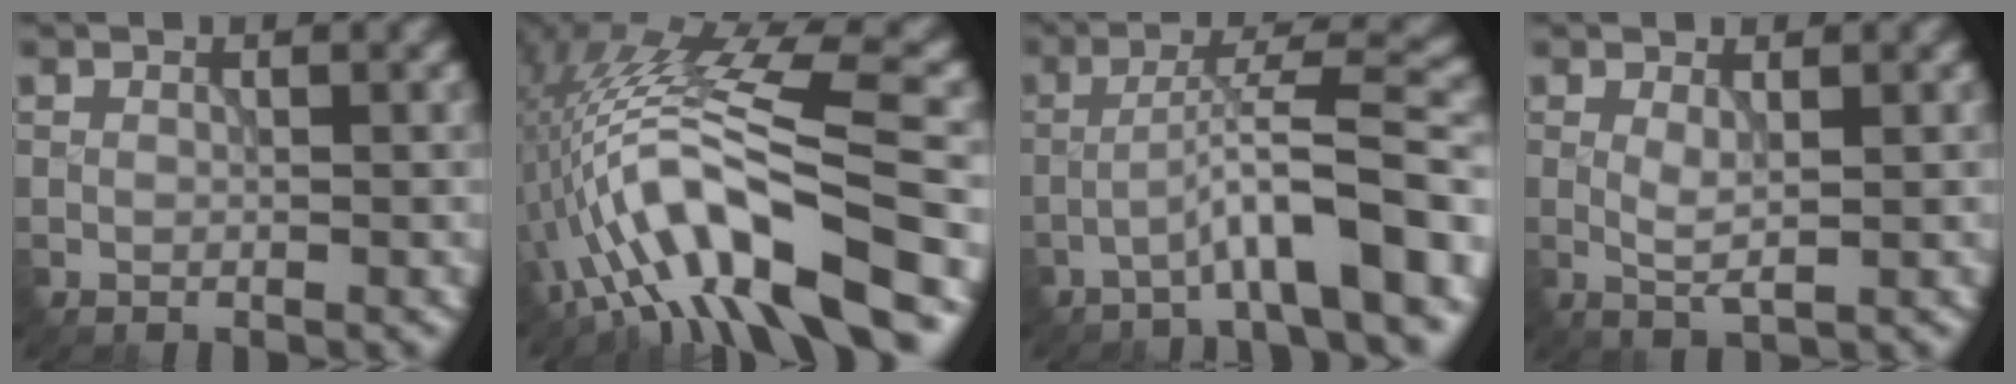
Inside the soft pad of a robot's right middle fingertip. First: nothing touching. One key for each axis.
{"total": 12.3, "fx": -3.5, "fy": 3.3, "fz": 11.2, "tx": -0.197, "ty": 0.019, "tz": -0.059}
{"total": 7.2, "fx": -3.3, "fy": 0.8, "fz": 6.4, "tx": -0.099, "ty": 0.027, "tz": -0.058}
{"total": 1.7, "fx": 0.3, "fy": 0.3, "fz": 1.6, "tx": -0.035, "ty": -0.005, "tz": 0.007}